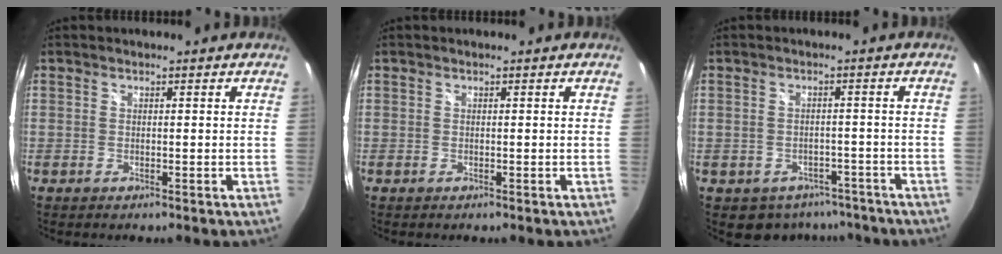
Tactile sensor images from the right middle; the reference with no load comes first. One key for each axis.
{"total": 0.0}
{"total": 7.4, "fx": -5.2, "fy": 5.0, "fz": 1.7, "tx": -0.039, "ty": 0.011, "tz": -0.054}